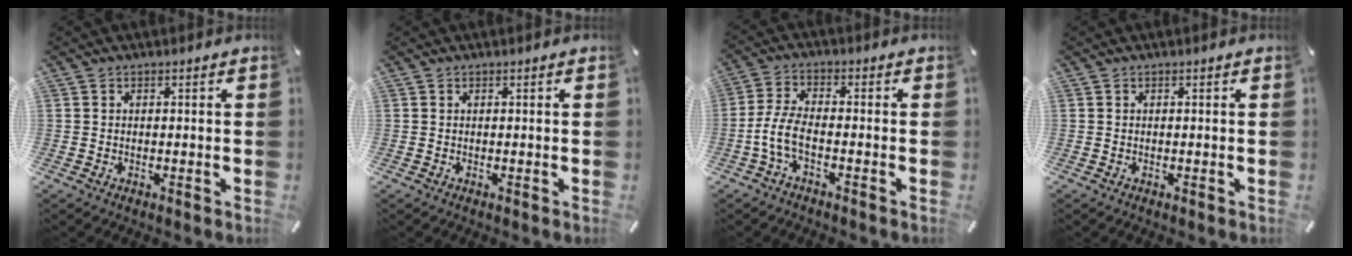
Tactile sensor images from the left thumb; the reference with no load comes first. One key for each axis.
{"total": 0.0}
{"total": 6.6, "fx": -2.6, "fy": 2.5, "fz": 5.5, "tx": -0.125, "ty": -0.005, "tz": -0.050}
{"total": 0.0}